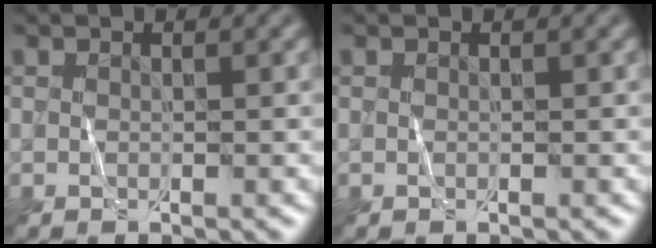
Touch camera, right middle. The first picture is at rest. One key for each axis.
{"total": 0.0}